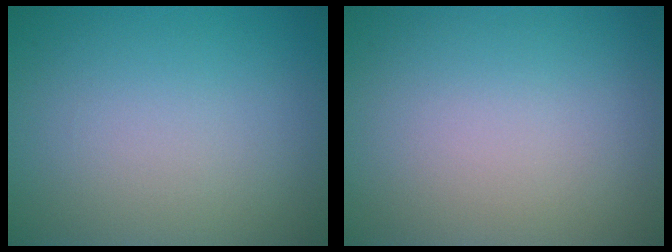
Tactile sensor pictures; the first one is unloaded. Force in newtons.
{"total": 0.0}